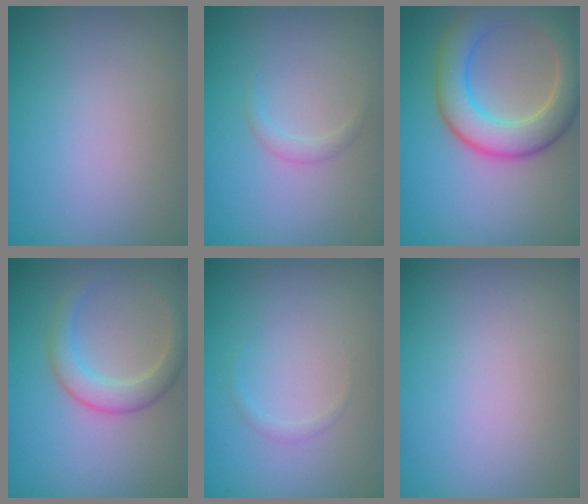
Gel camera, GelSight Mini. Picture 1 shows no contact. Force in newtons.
{"total": 1.0, "press": 1.0, "slide": 0.2}
{"total": 6.6, "press": 6.6, "slide": 0.4}
{"total": 3.1, "press": 3.1, "slide": 0.2}
{"total": 0.6, "press": 0.6, "slide": 0.1}
{"total": 0.0}